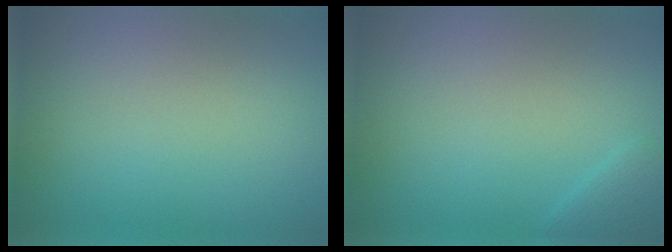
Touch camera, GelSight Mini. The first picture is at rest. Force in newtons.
{"total": 1.4, "press": 1.4, "slide": 0.1}